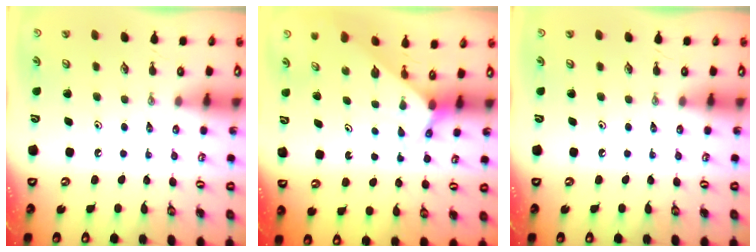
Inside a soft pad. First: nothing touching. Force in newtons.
{"total": 2.6, "press": 2.6, "slide": 0.2}
{"total": 0.0}